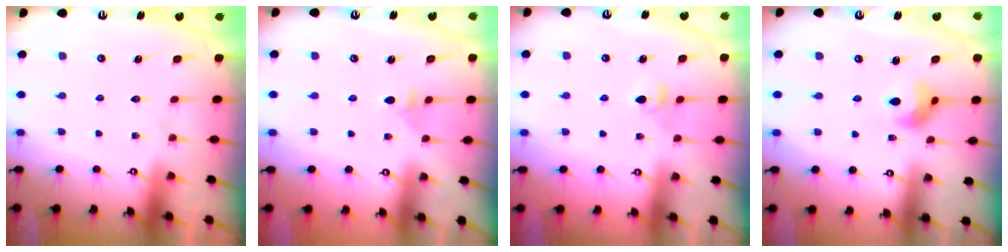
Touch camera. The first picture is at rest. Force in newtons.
{"total": 3.4, "press": 3.3, "slide": 0.9}
{"total": 3.3, "press": 3.2, "slide": 0.8}
{"total": 7.6, "press": 7.6, "slide": 0.3}